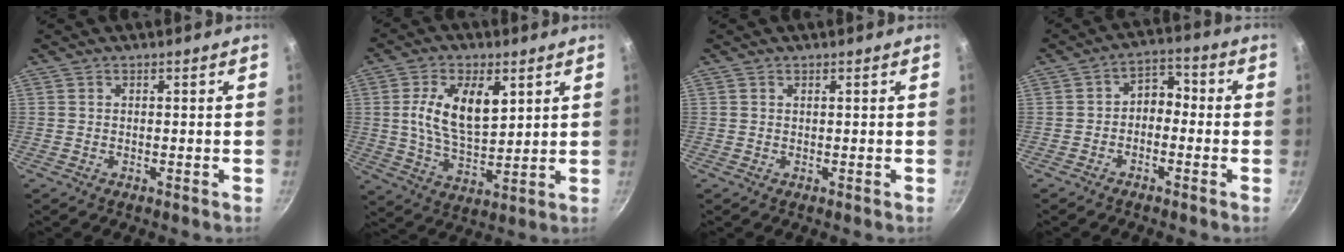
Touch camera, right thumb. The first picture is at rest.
{"total": 13.2, "force": [3.6, 7.0, 10.5], "torque": [-0.173, -0.017, 0.066]}
{"total": 0.0}
{"total": 5.0, "force": [-1.1, 3.6, 3.3], "torque": [-0.022, 0.029, -0.029]}